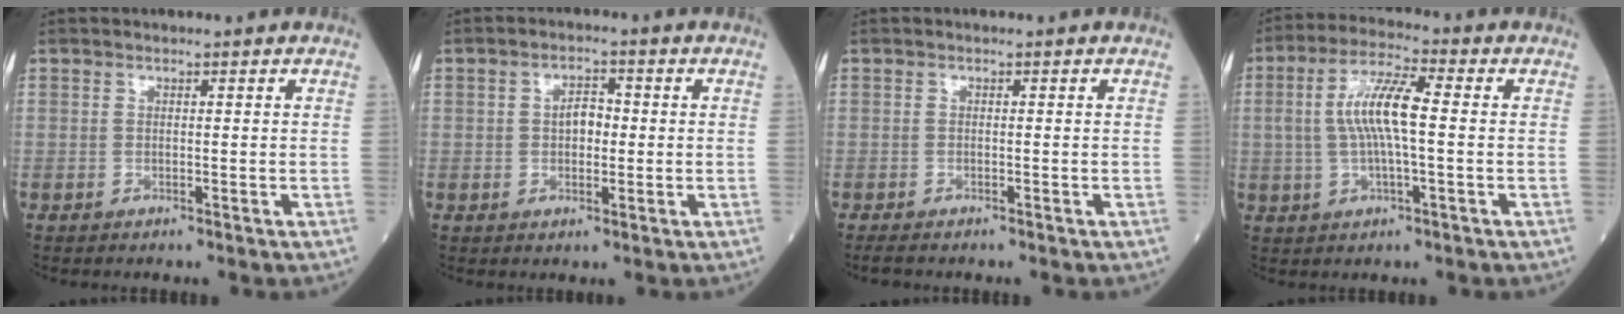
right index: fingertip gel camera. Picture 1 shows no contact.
{"total": 3.3, "force": [0.0, 1.9, 2.7], "torque": [-0.044, 0.010, 0.000]}
{"total": 1.5, "force": [-1.3, 0.3, 0.7], "torque": [-0.019, -0.006, -0.019]}
{"total": 8.6, "force": [0.4, 1.6, 8.5], "torque": [-0.174, 0.015, 0.003]}